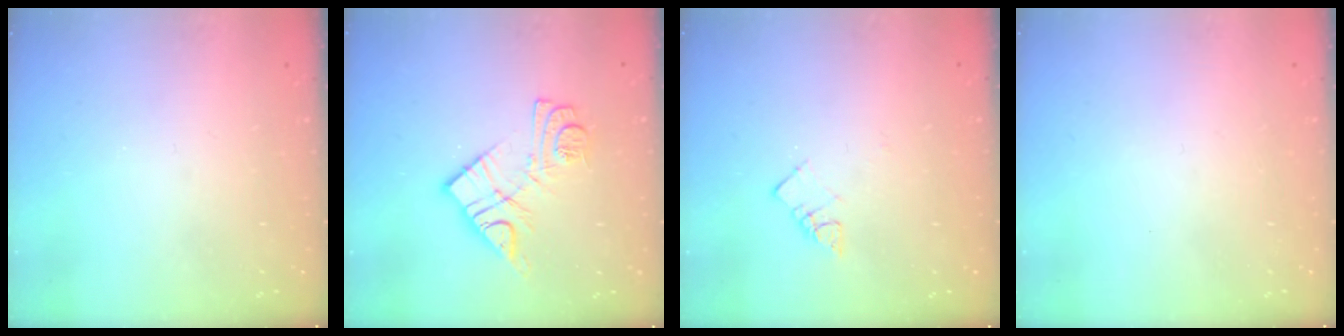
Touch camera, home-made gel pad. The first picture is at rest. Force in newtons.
{"total": 11.2, "press": 11.2, "slide": 0.4}
{"total": 3.9, "press": 3.9, "slide": 0.4}
{"total": 1.7, "press": 1.6, "slide": 0.1}